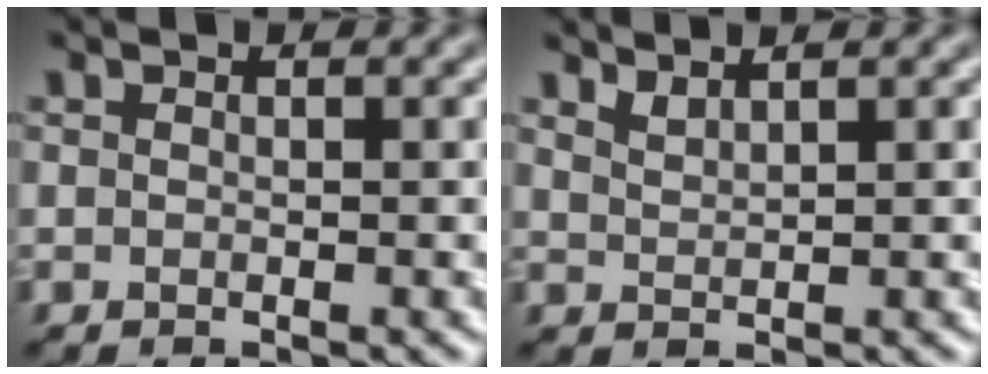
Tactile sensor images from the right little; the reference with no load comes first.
{"total": 2.5, "force": [1.7, -1.5, -0.9], "torque": [0.011, 0.005, 0.032]}